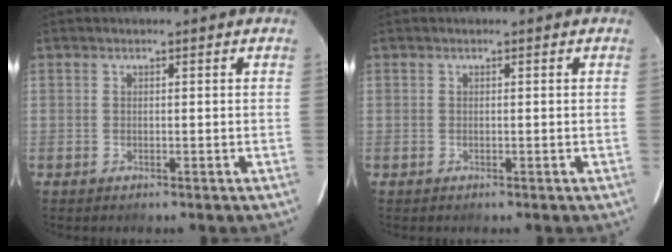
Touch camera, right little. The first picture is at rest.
{"total": 0.0}